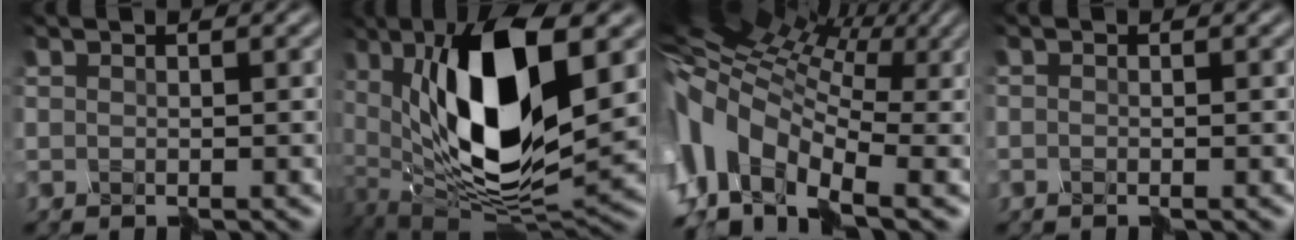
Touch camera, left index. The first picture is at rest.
{"total": 12.2, "force": [2.1, 4.1, 11.2], "torque": [-0.210, -0.004, 0.035]}
{"total": 9.7, "force": [0.1, 6.6, 7.1], "torque": [-0.187, 0.026, -0.002]}
{"total": 0.8, "force": [-0.6, -0.4, -0.3], "torque": [0.007, -0.002, -0.009]}